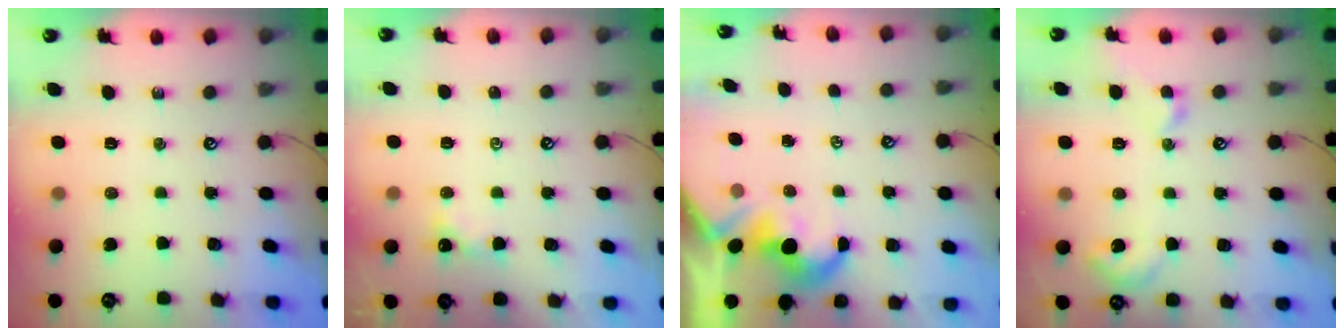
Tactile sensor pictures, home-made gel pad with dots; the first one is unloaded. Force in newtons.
{"total": 0.5, "press": 0.4, "slide": 0.3}
{"total": 1.7, "press": 1.3, "slide": 1.0}
{"total": 5.1, "press": 5.0, "slide": 0.9}